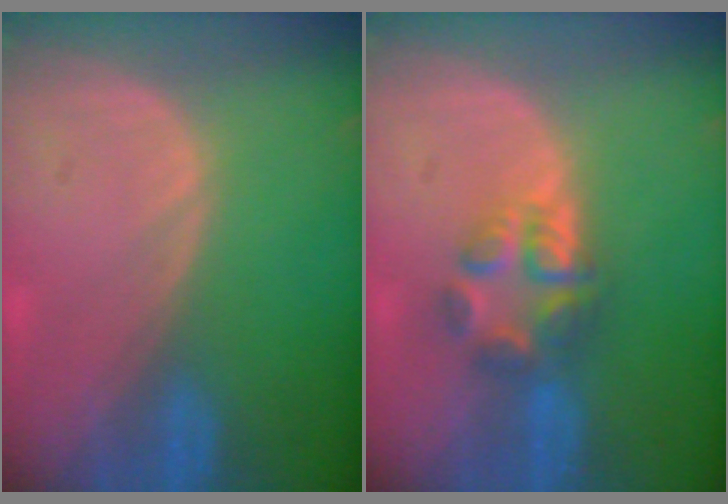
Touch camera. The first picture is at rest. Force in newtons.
{"total": 5.9, "press": 5.3, "slide": 2.5}